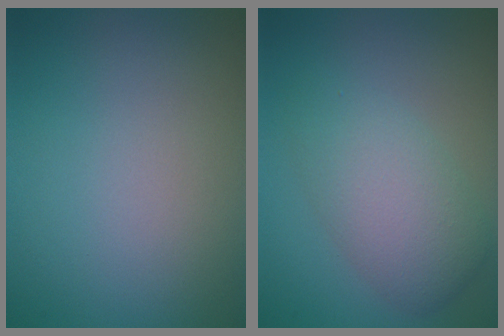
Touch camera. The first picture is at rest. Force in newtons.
{"total": 4.5, "press": 4.5, "slide": 0.2}